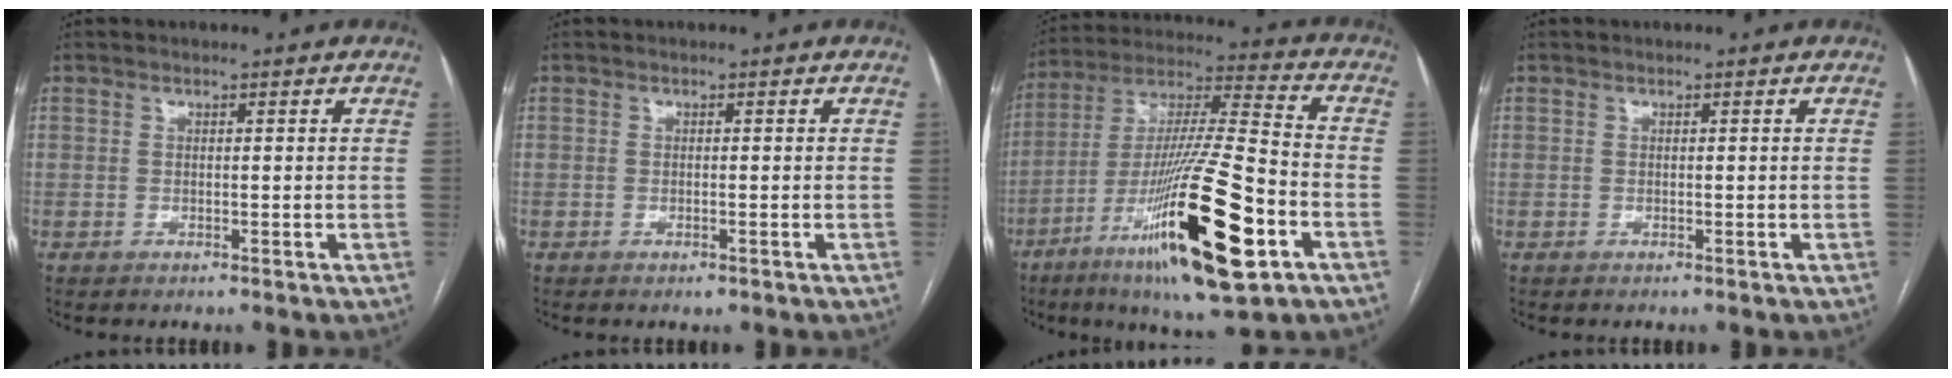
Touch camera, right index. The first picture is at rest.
{"total": 0.6, "force": [-0.4, 0.1, 0.5], "torque": [-0.008, -0.002, -0.004]}
{"total": 24.2, "force": [-10.1, 2.8, 21.8], "torque": [-0.376, -0.033, -0.168]}
{"total": 0.0}